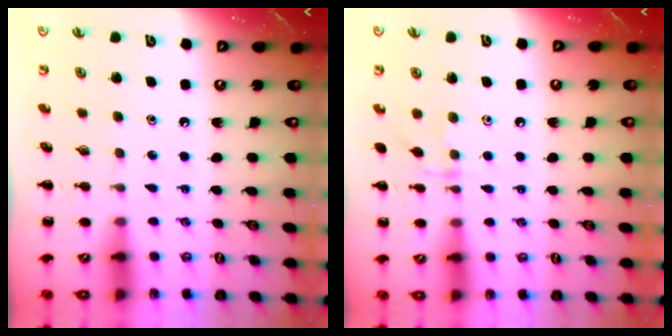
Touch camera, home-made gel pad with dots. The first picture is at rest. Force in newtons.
{"total": 5.6, "press": 5.4, "slide": 1.7}